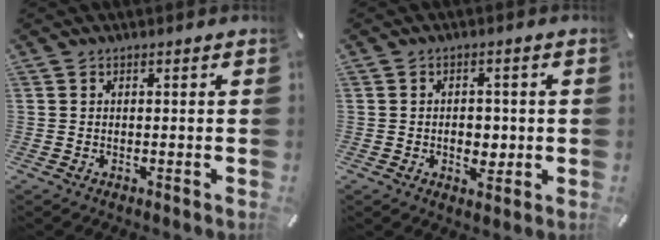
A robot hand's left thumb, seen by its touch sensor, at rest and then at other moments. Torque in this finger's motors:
{"motor_torque": [0.54, 1.49, 0.07, -0.07, 0.16]}